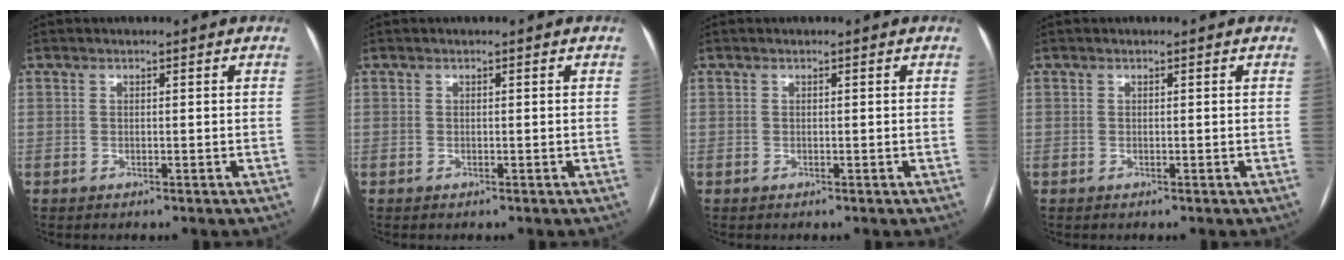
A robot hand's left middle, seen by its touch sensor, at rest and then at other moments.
{"total": 0.0}
{"total": 0.0}
{"total": 0.0}